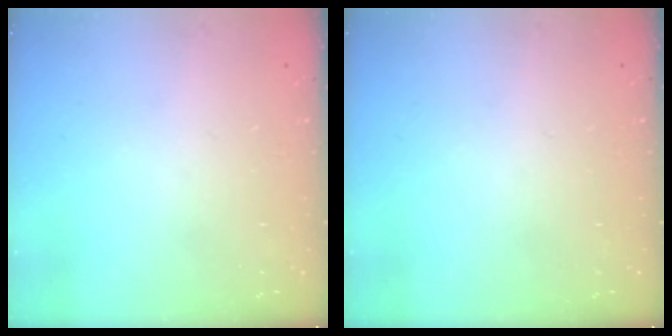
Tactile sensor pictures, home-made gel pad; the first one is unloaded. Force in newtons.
{"total": 0.0}